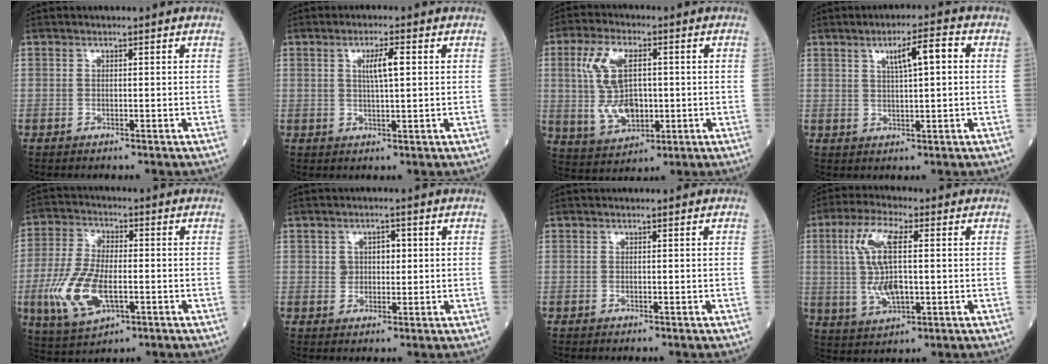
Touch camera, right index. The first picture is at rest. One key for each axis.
{"total": 4.1, "fx": 1.1, "fy": 0.5, "fz": 3.9, "tx": -0.068, "ty": 0.002, "tz": 0.018}
{"total": 10.3, "fx": 0.9, "fy": 5.4, "fz": 8.7, "tx": -0.193, "ty": 0.006, "tz": 0.028}
{"total": 5.6, "fx": 1.7, "fy": 0.8, "fz": 5.3, "tx": -0.089, "ty": 0.011, "tz": 0.028}
{"total": 11.8, "fx": -3.1, "fy": 5.1, "fz": 10.1, "tx": -0.227, "ty": -0.007, "tz": -0.056}
{"total": 3.4, "fx": 0.8, "fy": 2.4, "fz": 2.2, "tx": -0.028, "ty": 0.007, "tz": 0.015}
{"total": 0.0}
{"total": 10.2, "fx": 1.4, "fy": 3.0, "fz": 9.6, "tx": -0.204, "ty": 0.007, "tz": 0.029}